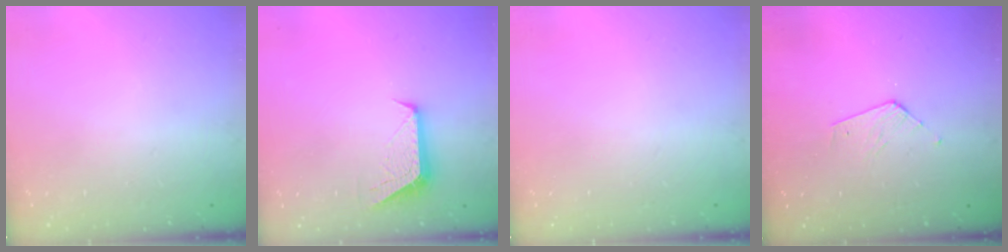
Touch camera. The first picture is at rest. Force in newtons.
{"total": 8.3, "press": 8.3, "slide": 0.7}
{"total": 0.0}
{"total": 4.1, "press": 4.1, "slide": 0.4}